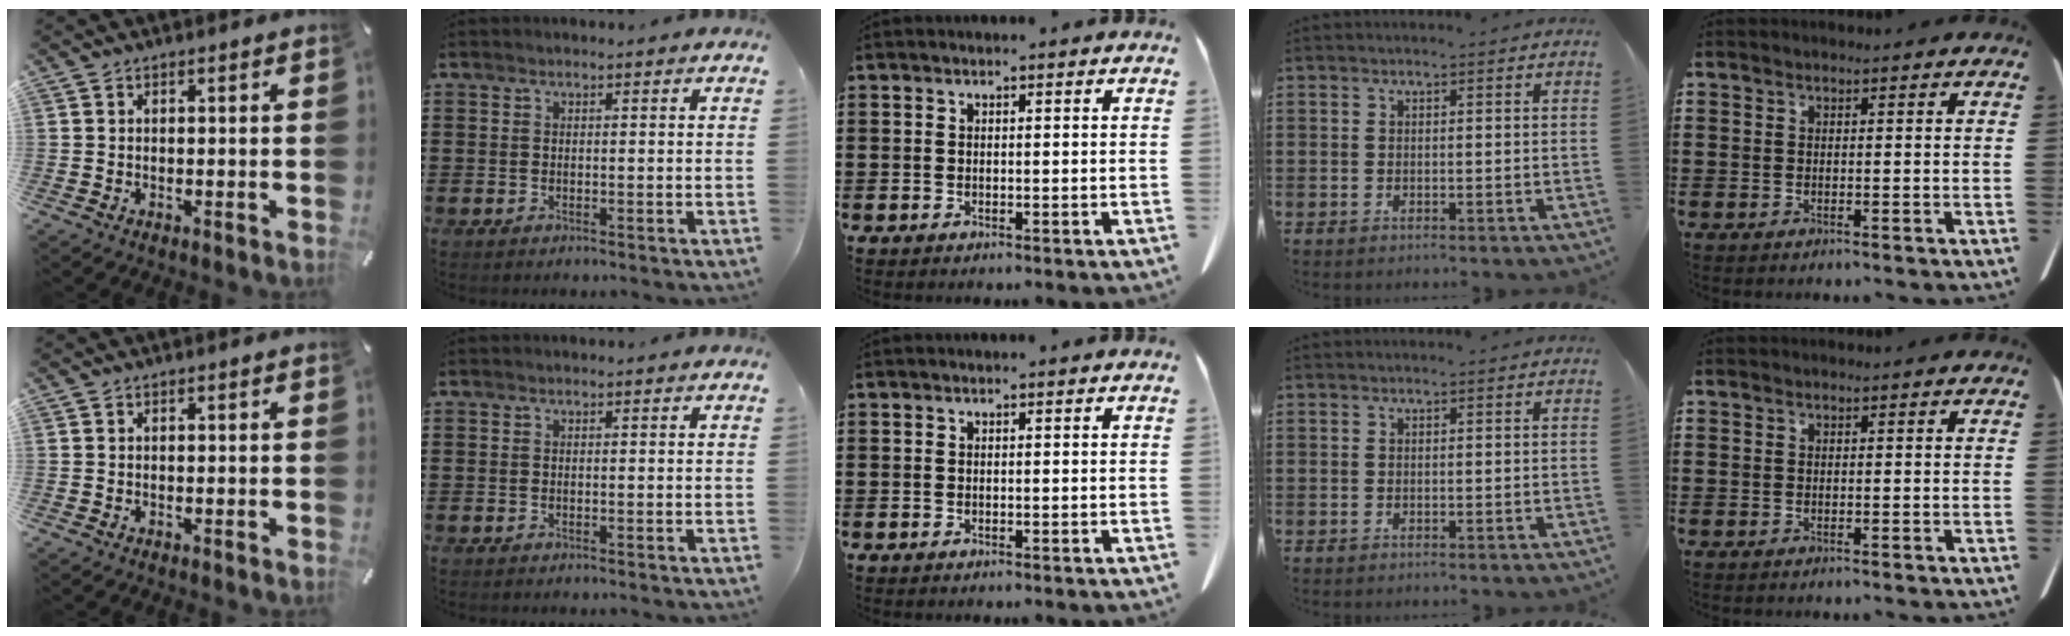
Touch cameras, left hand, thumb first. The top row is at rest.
{}